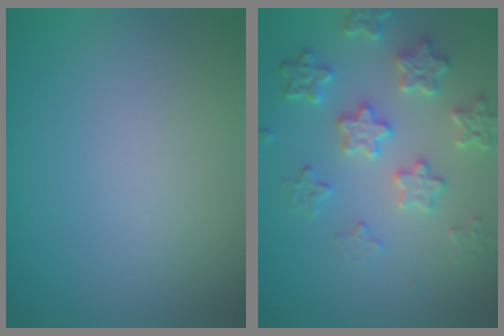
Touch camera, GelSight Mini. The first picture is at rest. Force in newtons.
{"total": 4.0, "press": 3.9, "slide": 0.9}